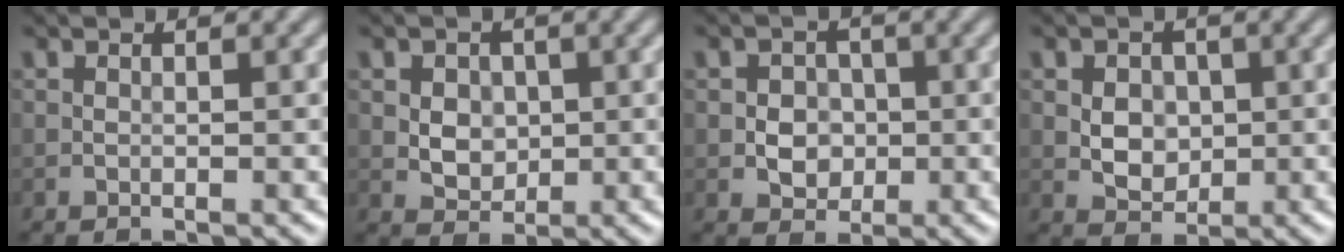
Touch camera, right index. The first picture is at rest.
{"total": 3.3, "force": [0.5, 2.6, 1.9], "torque": [-0.028, 0.005, 0.009]}
{"total": 2.8, "force": [-0.4, 2.4, 1.4], "torque": [-0.017, -0.001, -0.010]}
{"total": 3.1, "force": [0.1, 2.4, 1.9], "torque": [-0.029, -0.002, 0.002]}